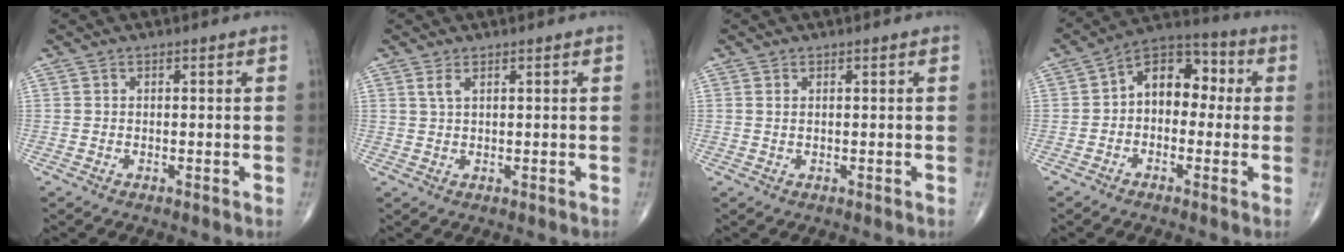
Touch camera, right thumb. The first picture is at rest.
{"total": 1.6, "force": [0.9, 0.5, 1.2], "torque": [-0.028, 0.003, 0.023]}
{"total": 0.5, "force": [0.3, 0.2, 0.4], "torque": [-0.011, 0.002, 0.006]}
{"total": 10.6, "force": [0.4, 7.2, 7.8], "torque": [-0.083, 0.040, -0.013]}